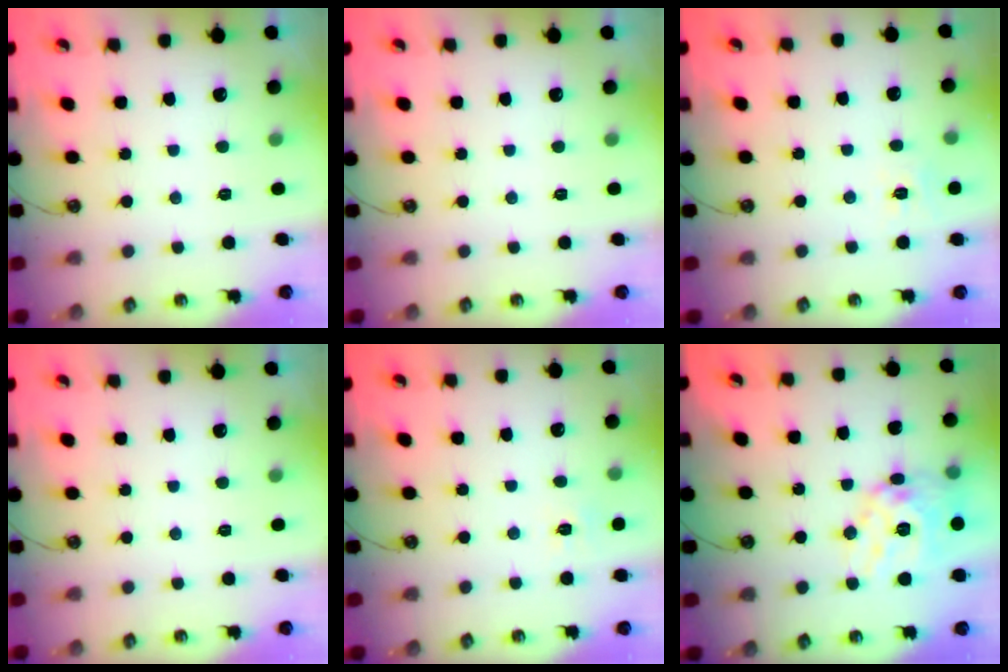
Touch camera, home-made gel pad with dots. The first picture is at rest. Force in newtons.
{"total": 0.0}
{"total": 6.0, "press": 5.9, "slide": 0.5}
{"total": 0.0}
{"total": 5.3, "press": 5.3, "slide": 0.6}
{"total": 16.9, "press": 16.8, "slide": 1.6}